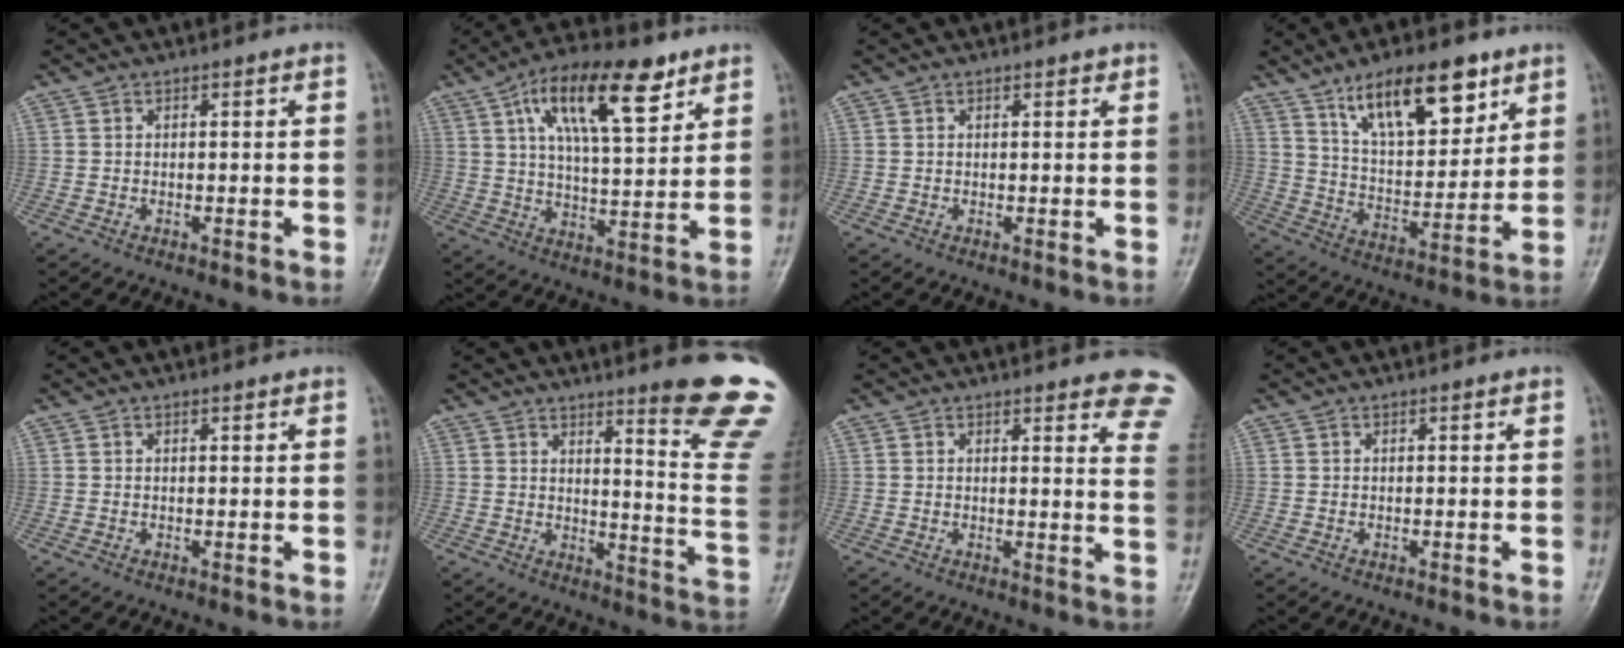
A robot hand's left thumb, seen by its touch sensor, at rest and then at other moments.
{"total": 17.0, "force": [8.6, 6.4, 13.1], "torque": [-0.189, -0.022, 0.144]}
{"total": 1.0, "force": [0.7, 0.5, 0.6], "torque": [-0.004, -0.002, 0.007]}
{"total": 17.0, "force": [10.2, 7.1, 11.6], "torque": [-0.147, -0.048, 0.179]}
{"total": 0.6, "force": [0.4, 0.3, 0.3], "torque": [-0.007, -0.002, 0.005]}
{"total": 16.6, "force": [12.1, 1.2, 11.3], "torque": [-0.112, -0.113, 0.147]}
{"total": 10.2, "force": [8.7, 2.5, 4.6], "torque": [-0.010, -0.043, 0.070]}
{"total": 0.0}